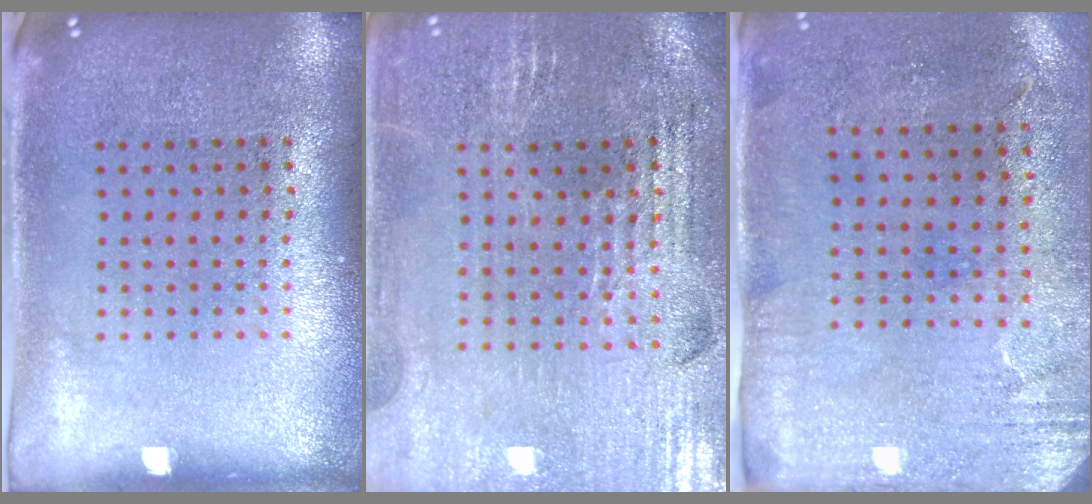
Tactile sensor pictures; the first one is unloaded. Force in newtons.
{"total": 2.8, "press": 2.8, "slide": 0.5}
{"total": 3.0, "press": 2.4, "slide": 1.8}